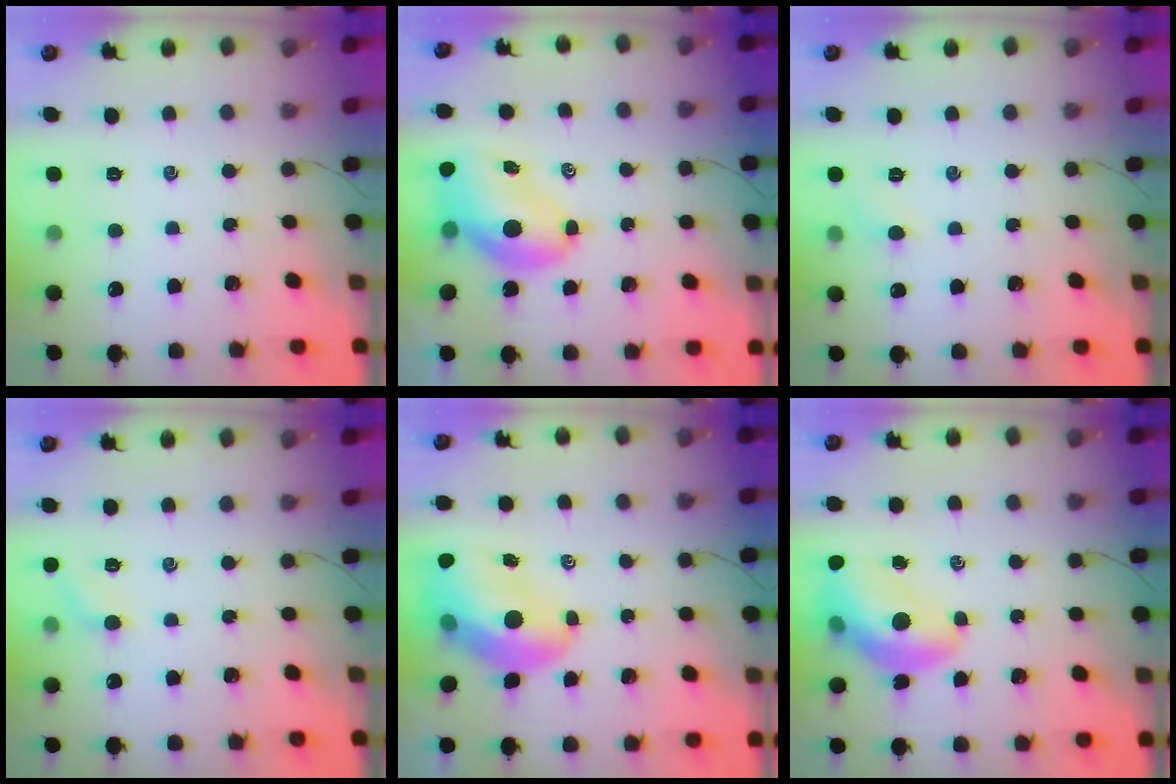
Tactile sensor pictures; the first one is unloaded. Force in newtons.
{"total": 9.3, "press": 9.1, "slide": 1.9}
{"total": 3.5, "press": 3.3, "slide": 1.1}
{"total": 4.7, "press": 4.5, "slide": 1.5}
{"total": 12.6, "press": 12.0, "slide": 3.9}
{"total": 12.9, "press": 12.4, "slide": 3.4}